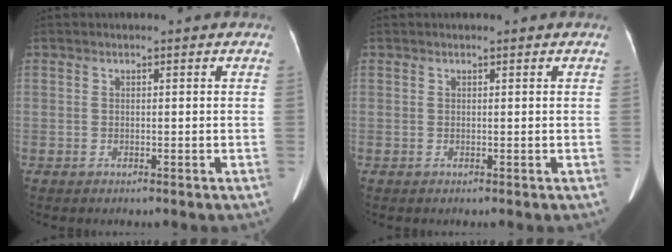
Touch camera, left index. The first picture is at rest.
{"total": 0.0}